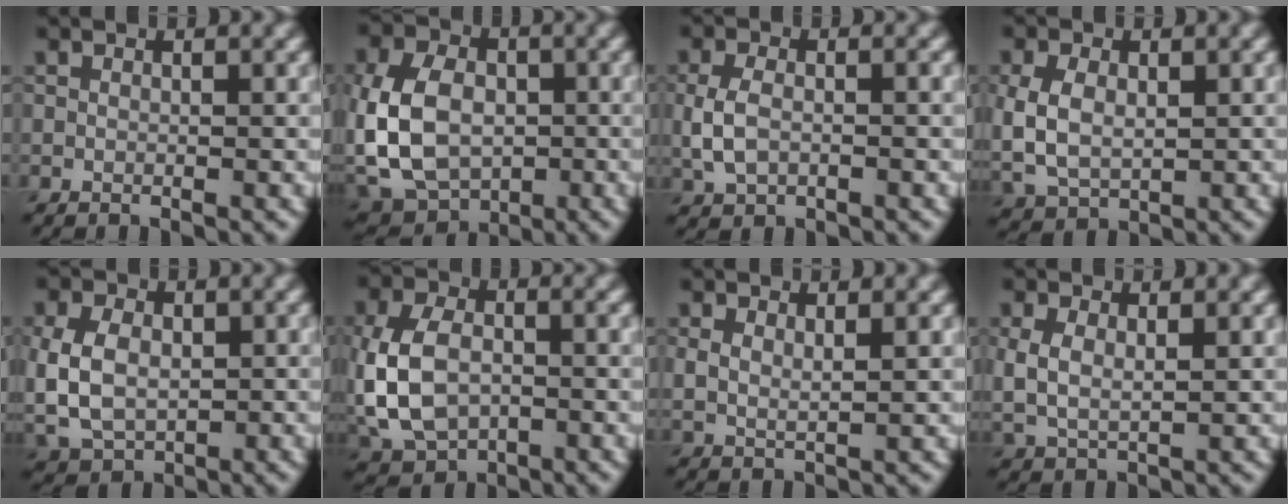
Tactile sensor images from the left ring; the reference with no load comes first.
{"total": 10.3, "force": [-1.6, 7.7, 6.7], "torque": [-0.146, -0.008, -0.039]}
{"total": 3.3, "force": [-0.5, 2.1, 2.5], "torque": [-0.060, -0.003, -0.010]}
{"total": 5.2, "force": [0.1, 3.7, 3.6], "torque": [-0.083, -0.003, 0.007]}
{"total": 6.9, "force": [-0.5, 5.0, 4.6], "torque": [-0.099, -0.005, -0.003]}
{"total": 8.2, "force": [-1.3, 5.6, 5.9], "torque": [-0.143, -0.006, -0.030]}
{"total": 2.0, "force": [1.0, 0.9, 1.5], "torque": [-0.032, -0.003, 0.021]}
{"total": 3.6, "force": [0.6, 2.3, 2.7], "torque": [-0.067, -0.005, 0.019]}